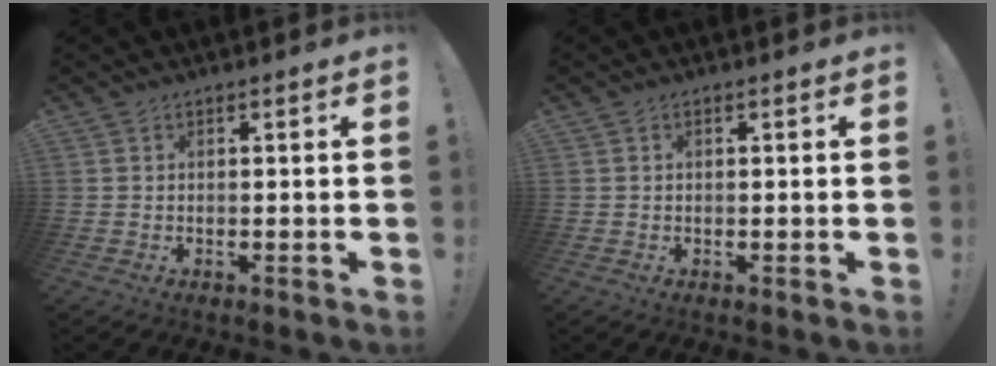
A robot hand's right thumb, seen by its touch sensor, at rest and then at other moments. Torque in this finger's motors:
{"motor_torque": [0.18, -0.19, -0.25, 0.16, 0.00]}